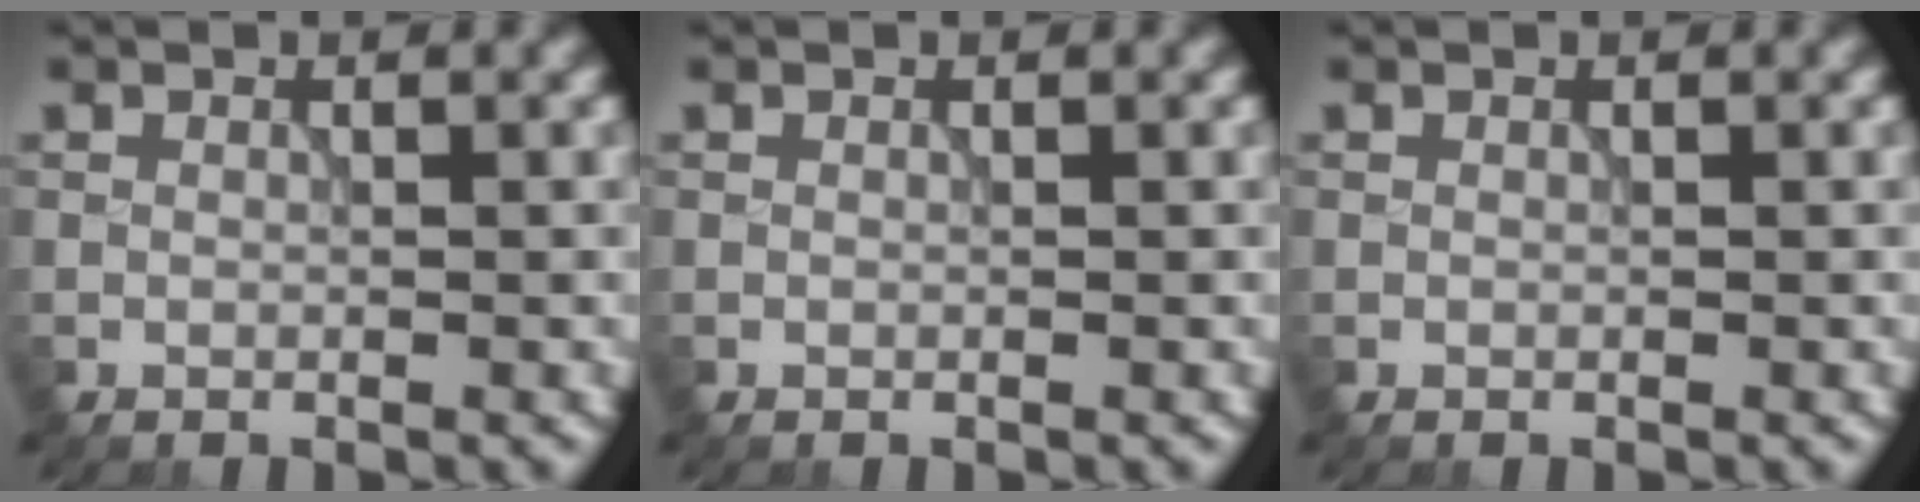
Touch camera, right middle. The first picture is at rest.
{"total": 0.0}
{"total": 0.0}